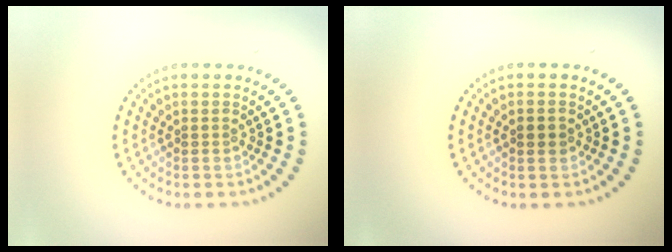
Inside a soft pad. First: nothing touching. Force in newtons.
{"total": 1.0, "press": 1.0, "slide": 0.1}